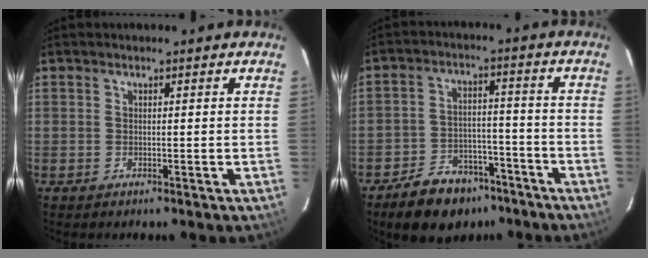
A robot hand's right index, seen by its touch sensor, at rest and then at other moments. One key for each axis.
{"total": 12.9, "fx": -9.4, "fy": 7.2, "fz": 5.1, "tx": -0.117, "ty": 0.017, "tz": -0.129}